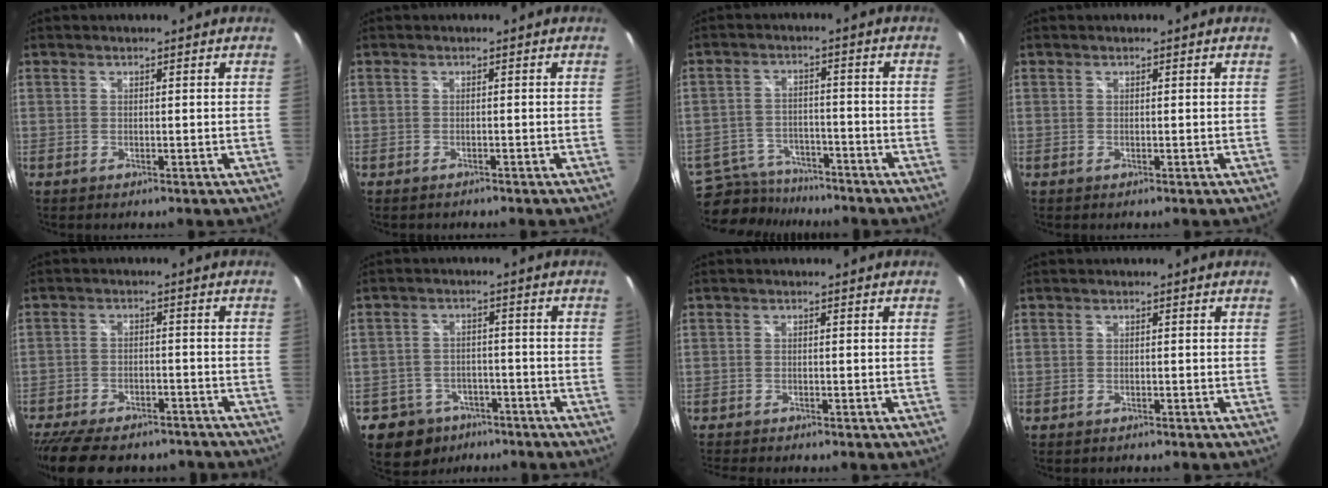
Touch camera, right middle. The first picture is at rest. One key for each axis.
{"total": 1.1, "fx": -1.0, "fy": 0.3, "fz": 0.2, "tx": -0.007, "ty": -0.002, "tz": -0.015}
{"total": 11.0, "fx": -9.7, "fy": 4.2, "fz": 3.0, "tx": -0.086, "ty": 0.002, "tz": -0.153}
{"total": 0.0}
{"total": 17.8, "fx": -14.5, "fy": 6.7, "fz": 7.8, "tx": -0.175, "ty": -0.018, "tz": -0.204}
{"total": 8.3, "fx": -5.5, "fy": 6.0, "fz": 1.6, "tx": -0.048, "ty": 0.019, "tz": -0.075}
{"total": 3.6, "fx": -3.3, "fy": 0.4, "fz": 1.4, "tx": -0.031, "ty": -0.017, "tz": -0.056}
{"total": 0.9, "fx": -0.8, "fy": 0.2, "fz": 0.2, "tx": -0.006, "ty": -0.001, "tz": -0.012}